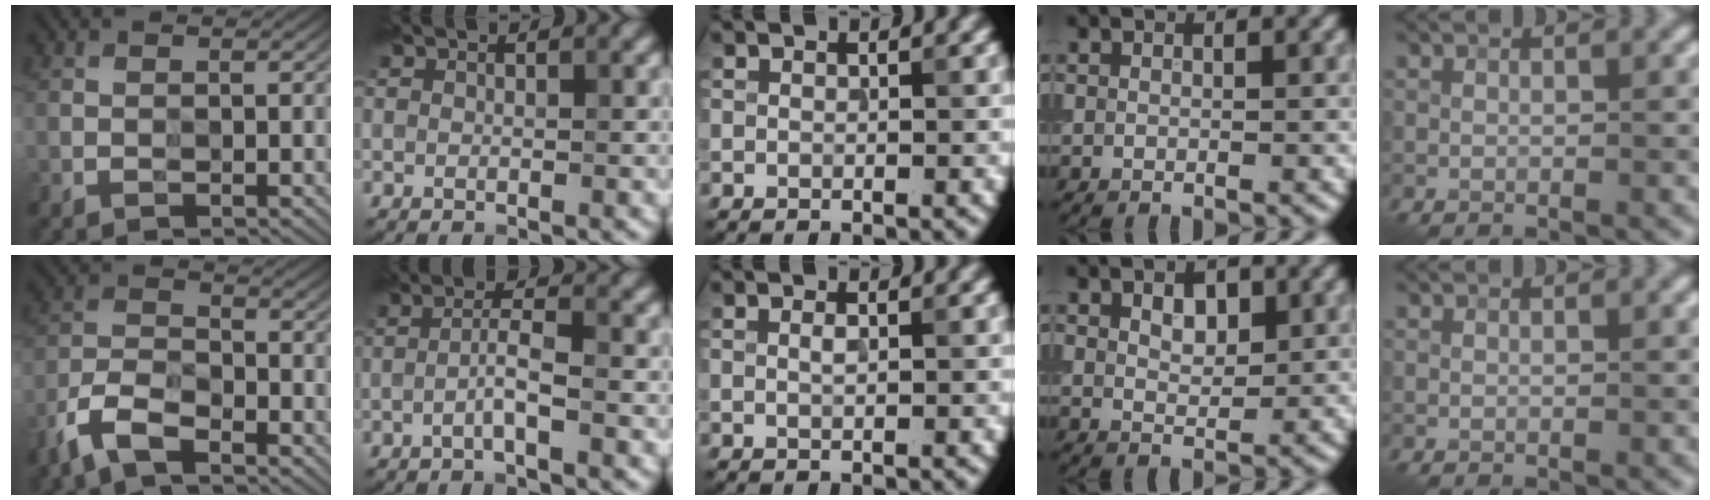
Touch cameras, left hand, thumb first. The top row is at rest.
{"thumb": {"total": 7.2, "force": [-5.7, 2.6, 3.6], "torque": [-0.071, -0.005, -0.124]}, "index": {"total": 1.9, "force": [-0.8, 0.0, 1.8], "torque": [-0.035, 0.011, -0.020]}, "middle": {"total": 0.7, "force": [0.1, 0.3, 0.7], "torque": [-0.014, 0.001, 0.003]}, "ring": {"total": 2.6, "force": [1.1, 1.4, 1.8], "torque": [-0.028, 0.002, 0.019]}}